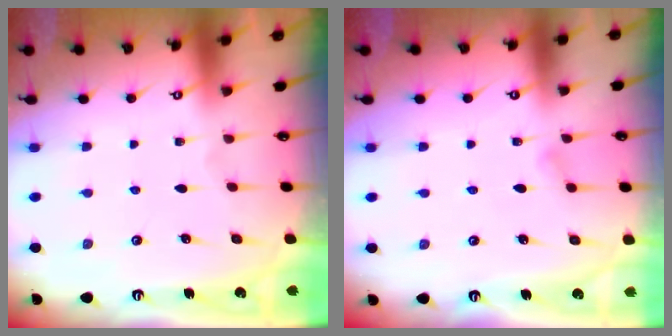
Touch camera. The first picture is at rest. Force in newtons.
{"total": 4.4, "press": 4.3, "slide": 0.6}